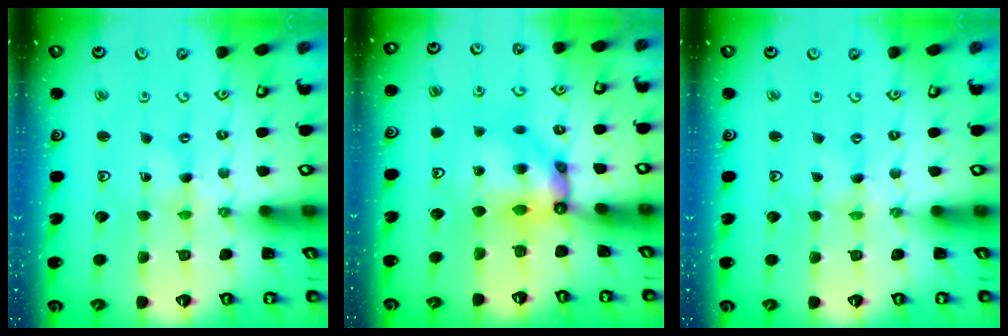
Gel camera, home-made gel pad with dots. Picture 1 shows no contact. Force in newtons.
{"total": 8.5, "press": 8.5, "slide": 0.8}
{"total": 0.0}